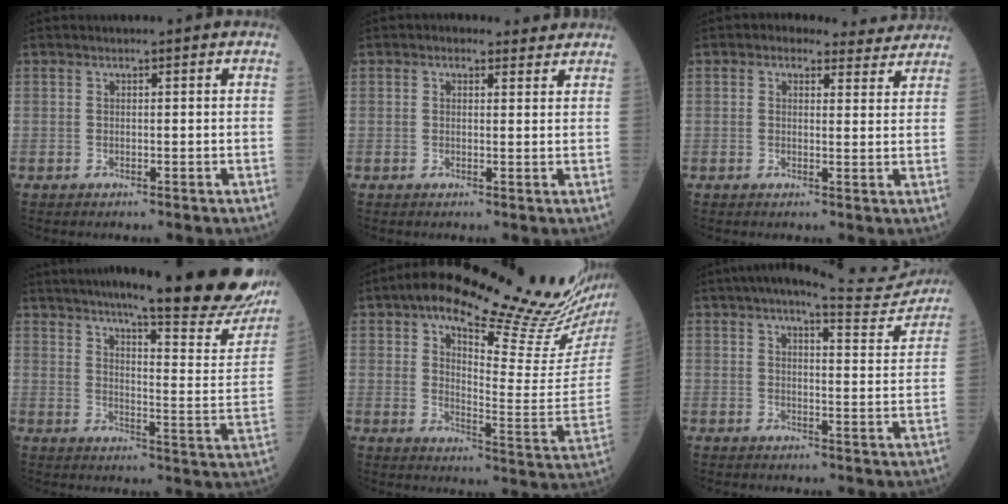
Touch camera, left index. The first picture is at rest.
{"total": 3.4, "force": [2.6, 2.0, 1.0], "torque": [-0.017, 0.023, 0.041]}
{"total": 6.9, "force": [6.0, 3.1, 1.4], "torque": [-0.010, 0.023, 0.072]}
{"total": 26.3, "force": [21.5, 2.6, 14.8], "torque": [-0.215, -0.065, 0.274]}
{"total": 23.9, "force": [19.3, 1.5, 13.9], "torque": [-0.195, -0.040, 0.259]}
{"total": 12.3, "force": [11.2, 1.6, 4.7], "torque": [-0.065, -0.002, 0.142]}